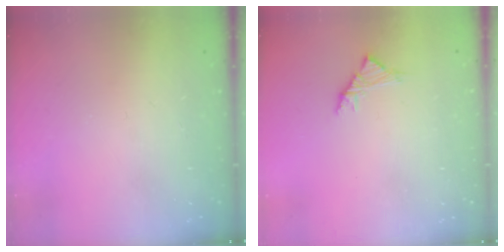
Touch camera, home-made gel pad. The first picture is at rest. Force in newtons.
{"total": 2.8, "press": 2.6, "slide": 0.8}